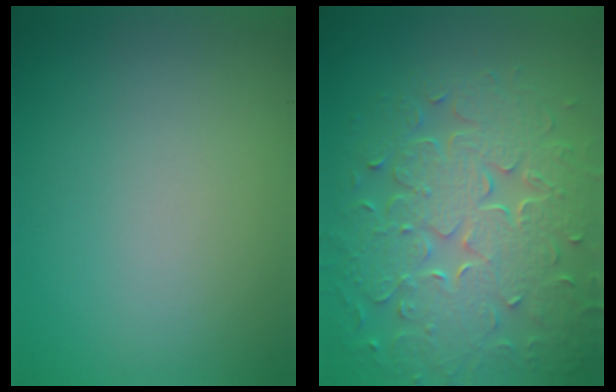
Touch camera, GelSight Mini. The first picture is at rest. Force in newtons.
{"total": 8.9, "press": 6.3, "slide": 6.3}